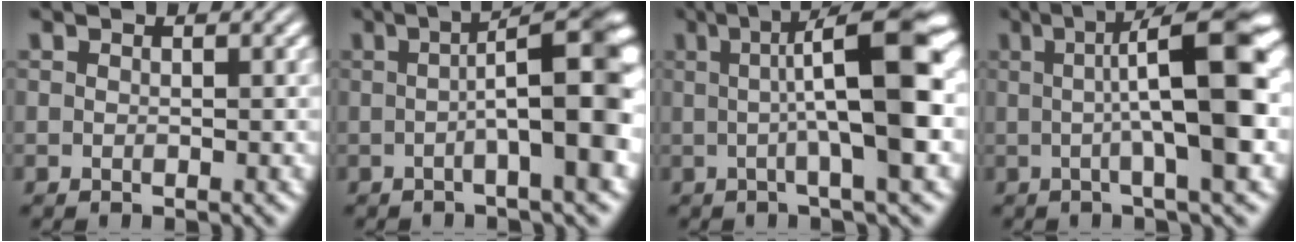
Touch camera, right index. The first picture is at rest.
{"total": 9.0, "force": [0.0, 1.9, 8.8], "torque": [-0.089, -0.005, 0.001]}
{"total": 9.9, "force": [1.7, 1.0, 9.7], "torque": [-0.118, 0.024, 0.021]}
{"total": 9.8, "force": [1.5, 1.0, 9.6], "torque": [-0.114, 0.023, 0.019]}